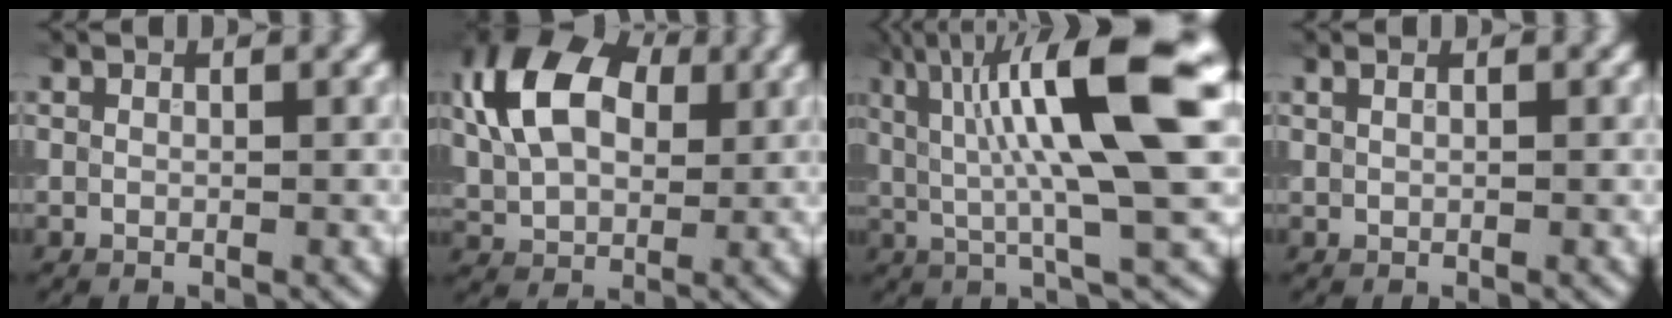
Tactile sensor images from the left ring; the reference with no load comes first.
{"total": 9.9, "force": [2.9, 6.3, 7.0], "torque": [-0.150, 0.024, 0.043]}
{"total": 12.8, "force": [3.0, 2.8, 12.1], "torque": [-0.203, 0.013, 0.048]}
{"total": 0.9, "force": [0.5, 0.5, 0.6], "torque": [-0.007, -0.006, 0.003]}